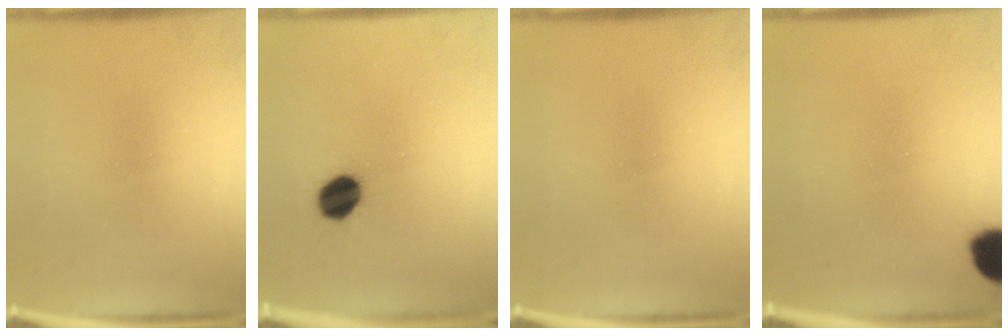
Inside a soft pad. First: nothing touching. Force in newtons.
{"total": 7.5}
{"total": 0.0}
{"total": 7.2}